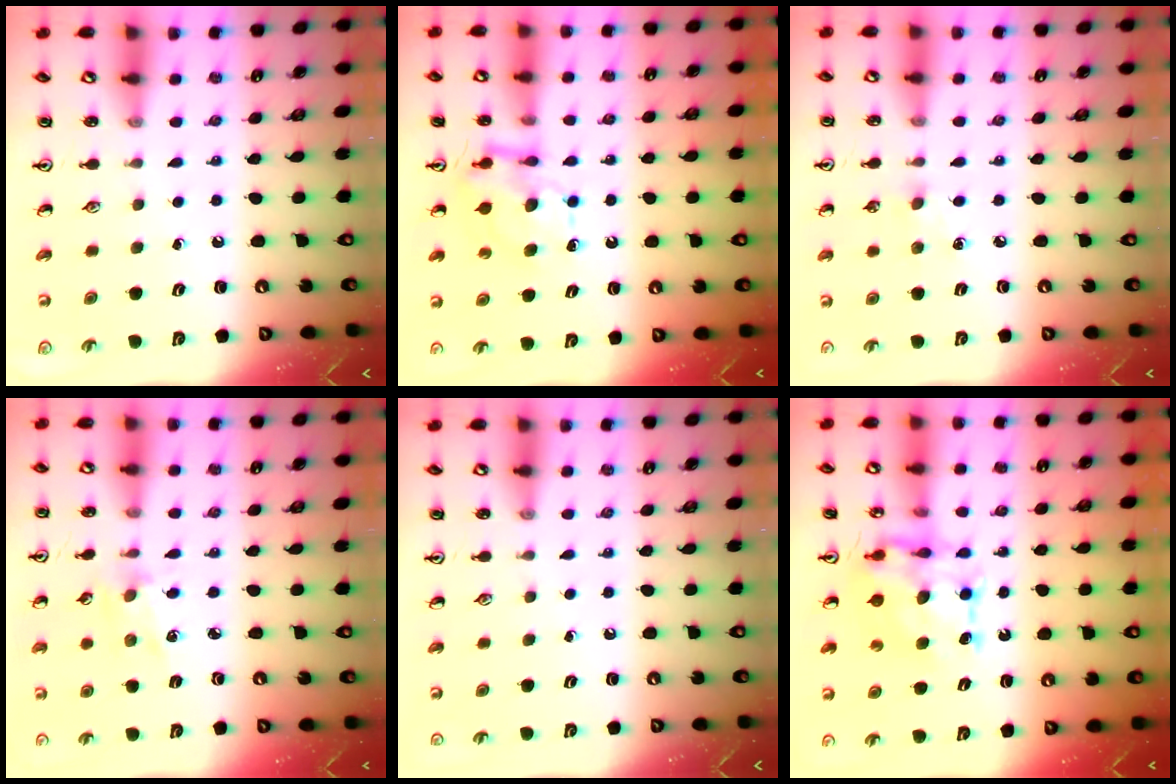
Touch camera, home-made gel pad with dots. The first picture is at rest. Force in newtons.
{"total": 8.1, "press": 8.1, "slide": 0.4}
{"total": 4.9, "press": 4.9, "slide": 0.7}
{"total": 1.9, "press": 1.9, "slide": 0.0}
{"total": 0.0}
{"total": 10.0, "press": 10.0, "slide": 0.8}